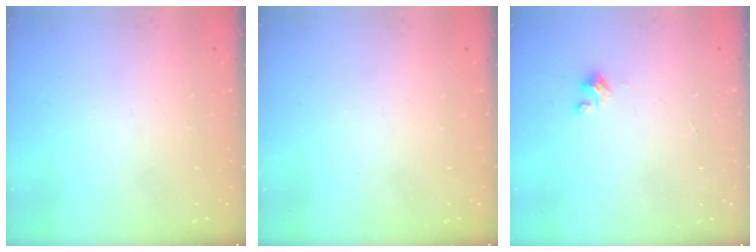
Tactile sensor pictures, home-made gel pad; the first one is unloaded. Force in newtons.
{"total": 0.0}
{"total": 2.0, "press": 2.0, "slide": 0.2}